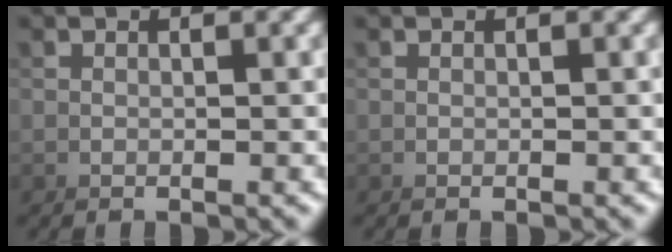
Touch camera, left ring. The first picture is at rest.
{"total": 0.0}